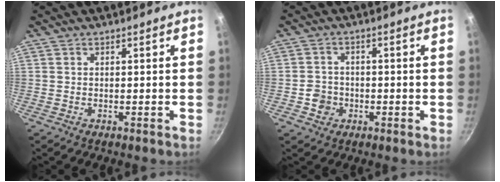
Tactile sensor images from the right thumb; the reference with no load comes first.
{"total": 4.0, "force": [-1.2, 3.6, 1.2], "torque": [-0.003, 0.018, -0.020]}